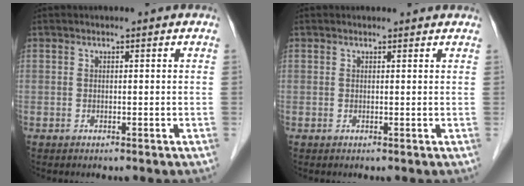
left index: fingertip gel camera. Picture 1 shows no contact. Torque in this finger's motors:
{"motor_torque": [1.02, -1.12, 0.02, -0.01]}